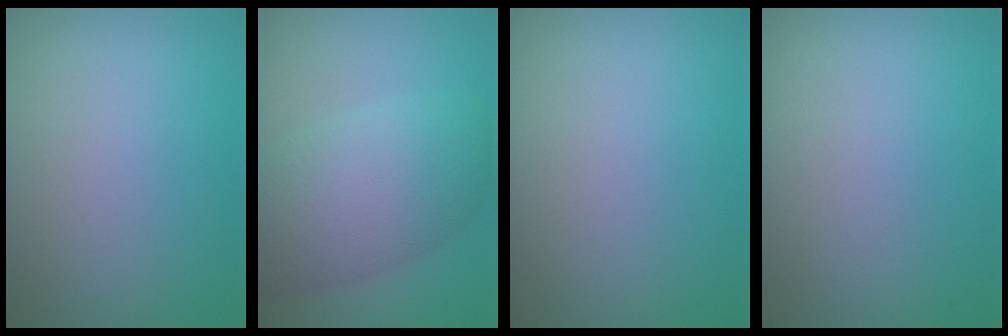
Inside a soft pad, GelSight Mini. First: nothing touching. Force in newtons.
{"total": 8.3, "press": 8.3, "slide": 0.5}
{"total": 0.0}
{"total": 0.0}